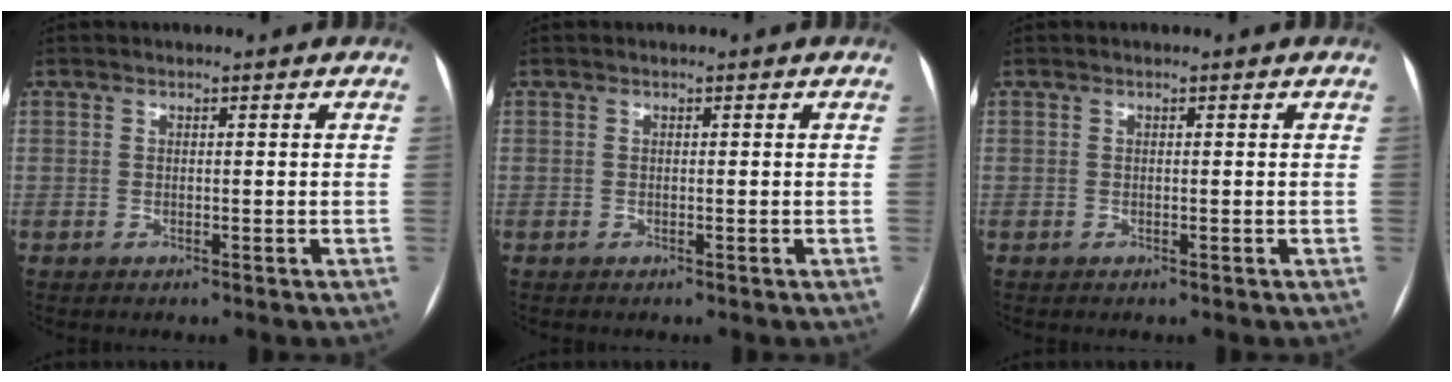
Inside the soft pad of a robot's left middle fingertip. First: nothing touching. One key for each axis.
{"total": 0.0}
{"total": 0.0}